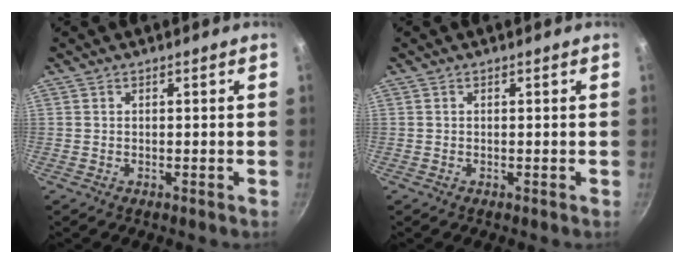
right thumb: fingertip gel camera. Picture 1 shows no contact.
{"total": 0.0}